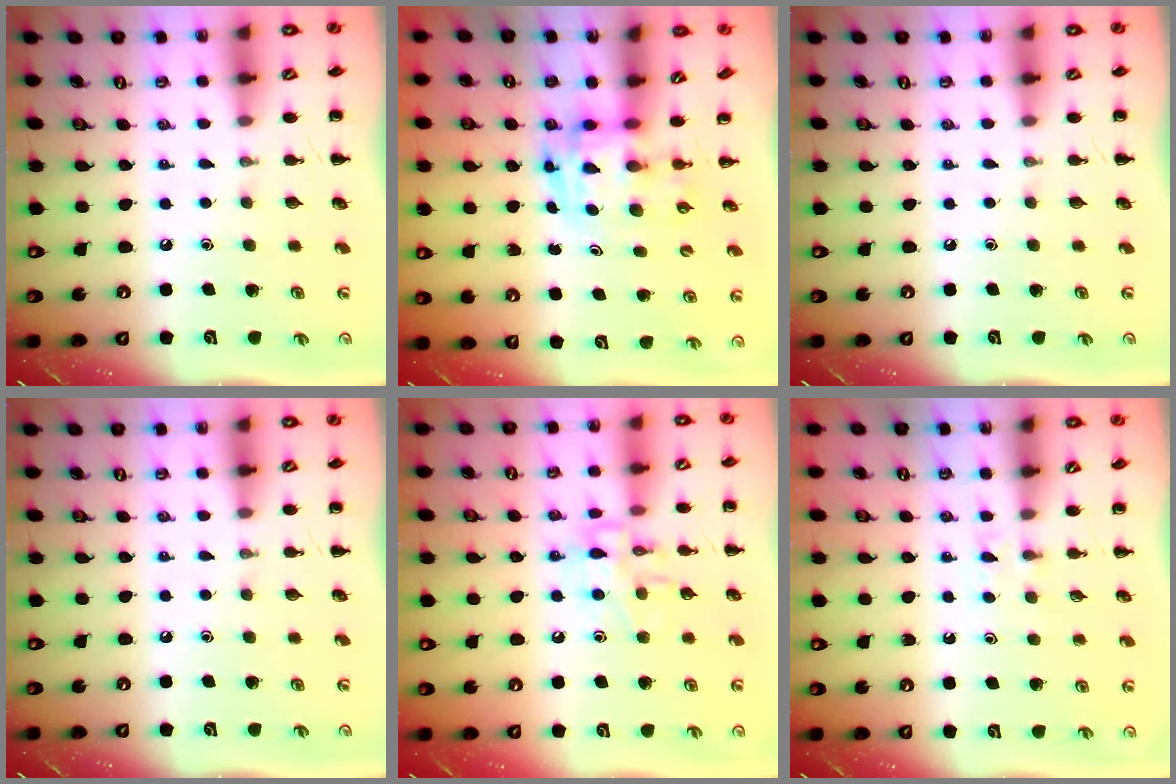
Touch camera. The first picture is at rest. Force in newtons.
{"total": 3.5, "press": 3.5, "slide": 0.6}
{"total": 0.0}
{"total": 0.0}
{"total": 10.6, "press": 10.6, "slide": 0.6}
{"total": 2.8, "press": 2.5, "slide": 1.1}